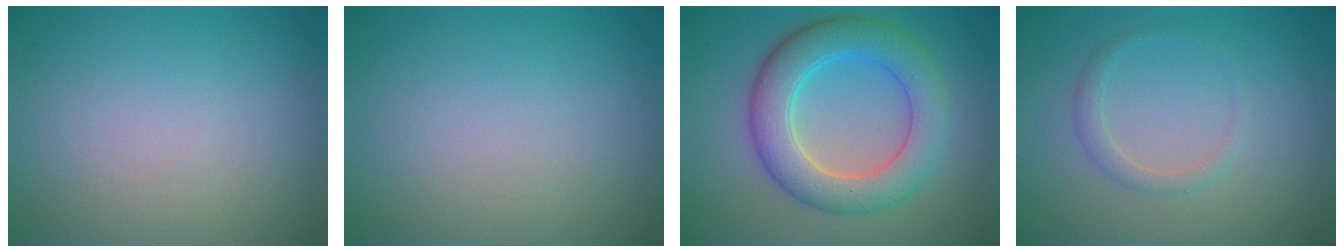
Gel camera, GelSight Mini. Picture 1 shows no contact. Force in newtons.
{"total": 0.0}
{"total": 6.9, "press": 6.8, "slide": 0.6}
{"total": 1.3, "press": 1.3, "slide": 0.1}